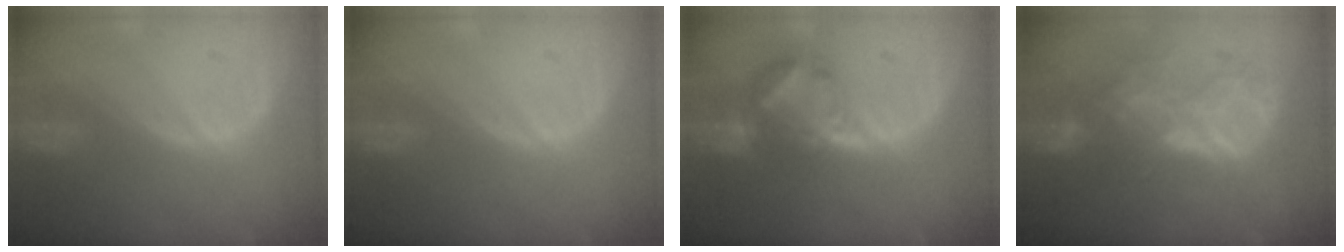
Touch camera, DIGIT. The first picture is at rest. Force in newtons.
{"total": 0.0}
{"total": 7.2, "press": 6.3, "slide": 3.4}
{"total": 8.6, "press": 7.6, "slide": 4.1}